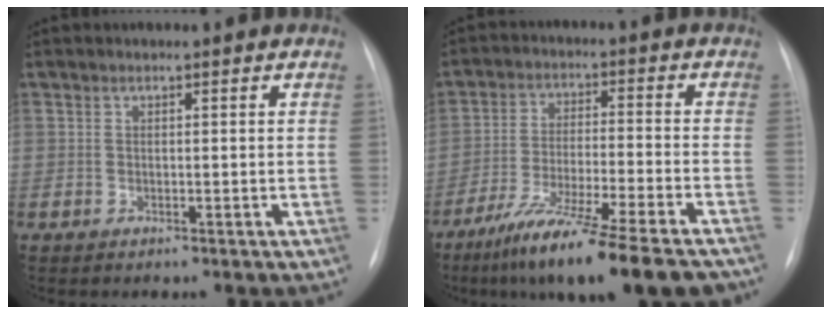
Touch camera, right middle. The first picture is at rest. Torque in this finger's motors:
{"motor_torque": [1.23, -0.91, 0.32, 0.17]}